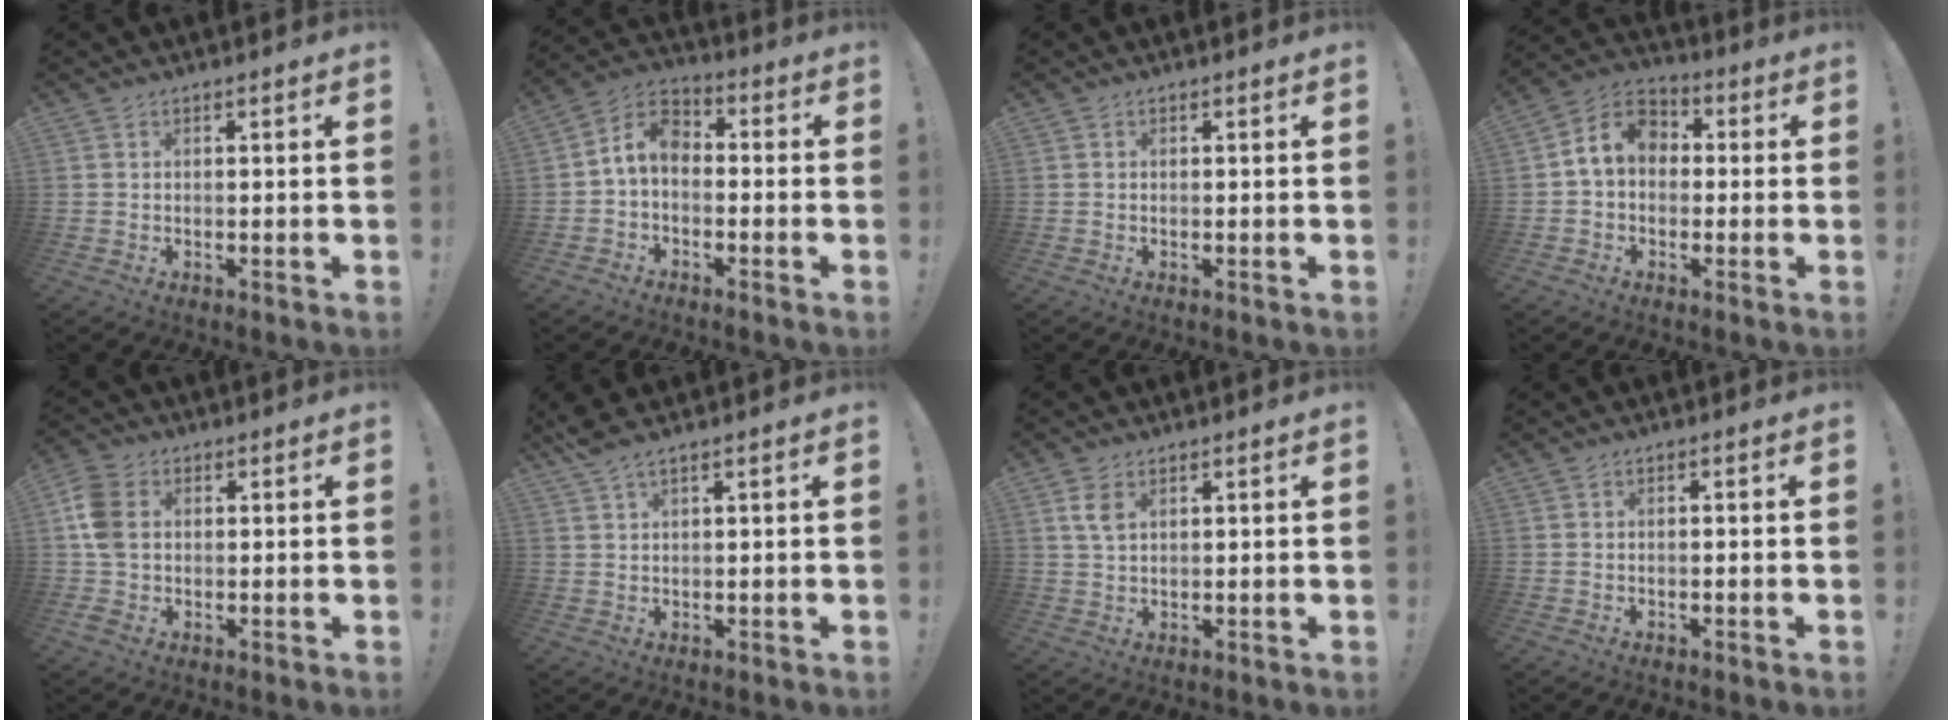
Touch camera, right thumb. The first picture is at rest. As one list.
[{"total": 7.3, "force": [-0.7, 4.8, 5.4], "torque": [-0.103, 0.012, -0.010]}, {"total": 0.0}, {"total": 9.5, "force": [0.9, 7.2, 6.1], "torque": [-0.105, 0.018, 0.023]}, {"total": 10.1, "force": [0.8, 7.3, 6.9], "torque": [-0.139, 0.010, 0.023]}, {"total": 4.0, "force": [2.9, 0.7, 2.7], "torque": [-0.053, -0.008, 0.054]}, {"total": 4.7, "force": [1.9, 2.8, 3.3], "torque": [-0.059, 0.000, 0.037]}, {"total": 0.8, "force": [-0.6, -0.1, 0.4], "torque": [-0.006, -0.001, -0.011]}]